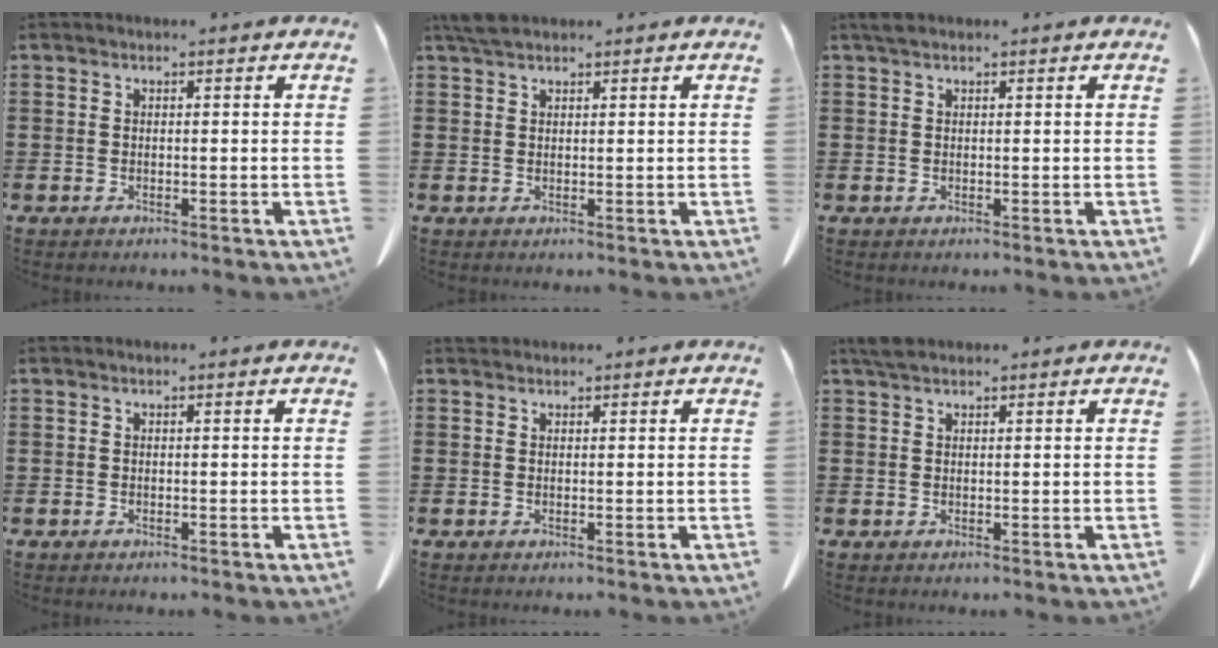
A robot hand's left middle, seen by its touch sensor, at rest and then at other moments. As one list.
[{"total": 2.3, "force": [1.8, 0.8, 1.1], "torque": [-0.029, 0.003, 0.036]}, {"total": 1.0, "force": [0.7, 0.5, 0.5], "torque": [-0.013, 0.002, 0.014]}, {"total": 0.0}, {"total": 0.8, "force": [0.7, 0.3, 0.1], "torque": [-0.005, 0.001, 0.014]}, {"total": 1.7, "force": [1.4, 0.7, 0.8], "torque": [-0.021, 0.002, 0.027]}]